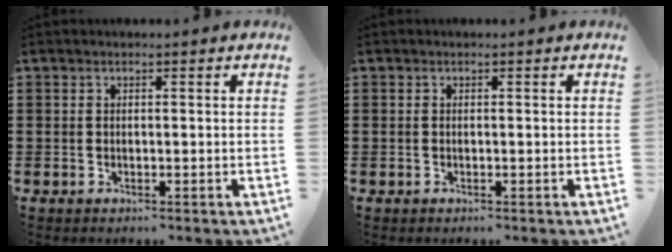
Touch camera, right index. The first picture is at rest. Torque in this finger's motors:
{"motor_torque": [-0.21, 1.13, 0.00, 0.01]}